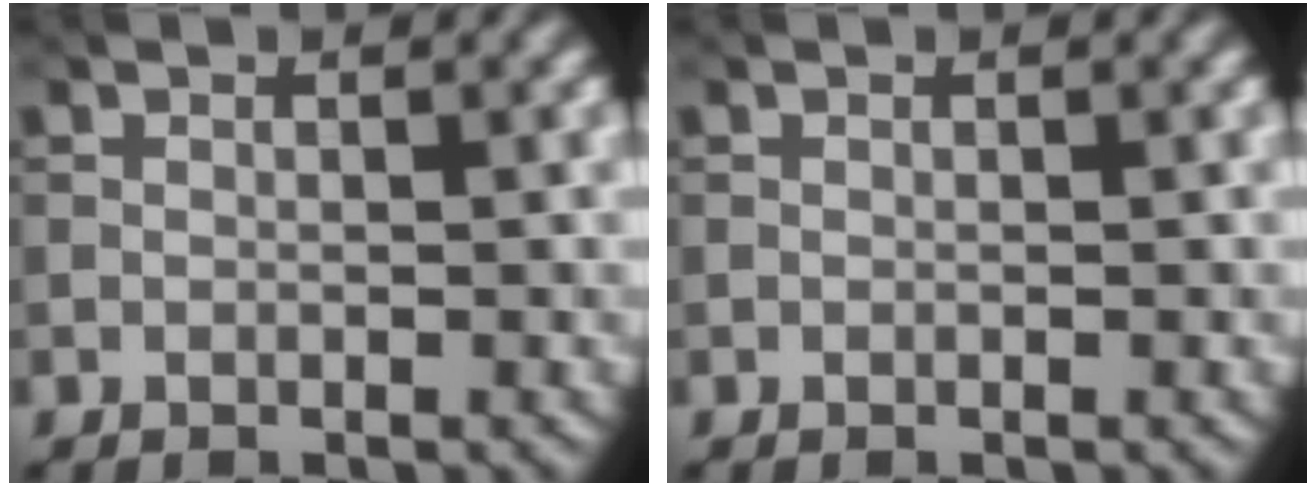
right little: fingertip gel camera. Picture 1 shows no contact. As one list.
[{"total": 0.0}]